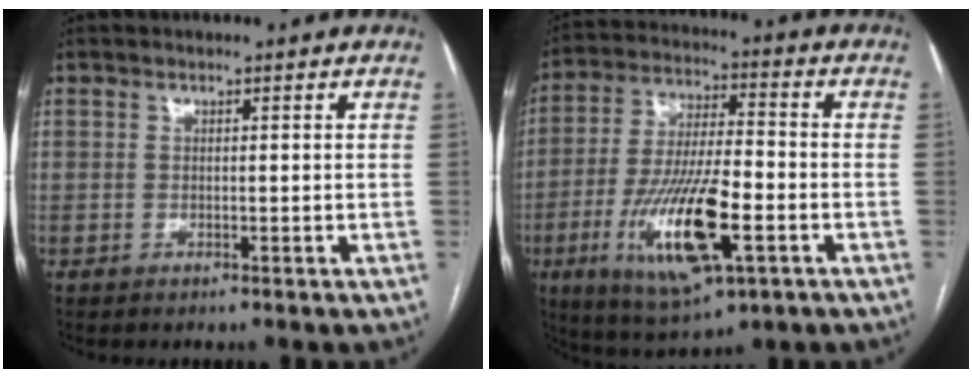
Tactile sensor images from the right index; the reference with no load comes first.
{"total": 16.7, "force": [-5.7, 4.0, 15.1], "torque": [-0.300, -0.019, -0.091]}